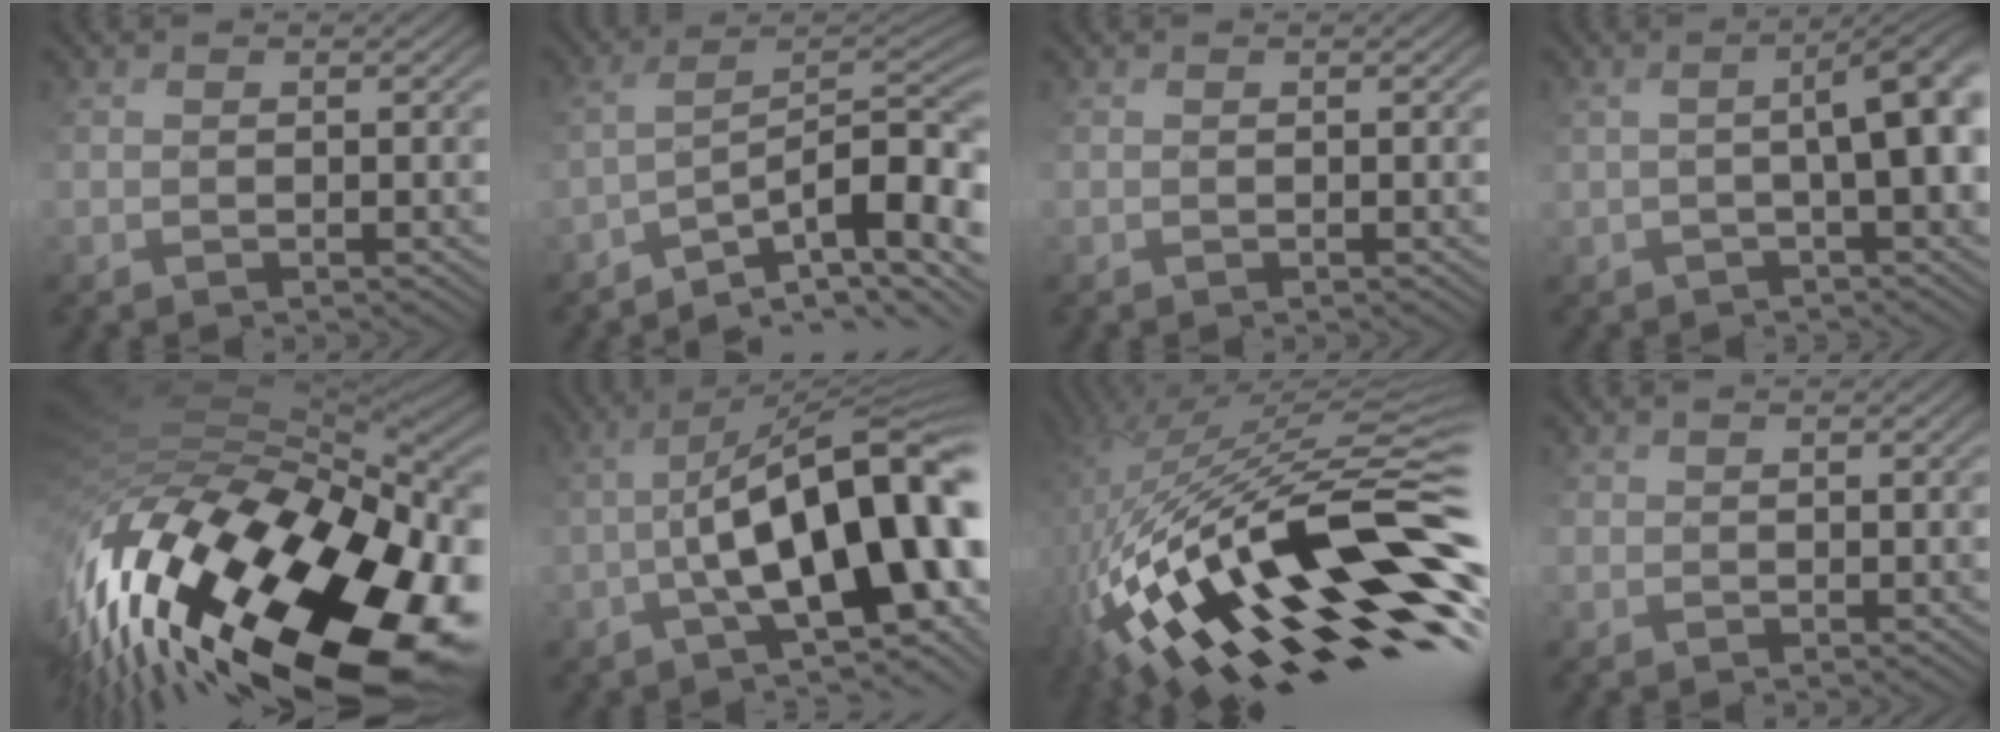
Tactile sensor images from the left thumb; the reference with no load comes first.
{"total": 11.2, "force": [-7.2, 3.3, 7.9], "torque": [-0.119, 0.013, -0.103]}
{"total": 0.0}
{"total": 5.5, "force": [0.0, 1.3, 5.3], "torque": [-0.054, 0.012, 0.004]}
{"total": 17.9, "force": [-6.2, 7.8, 14.9], "torque": [-0.300, -0.036, -0.079]}
{"total": 15.3, "force": [-2.7, 5.7, 14.0], "torque": [-0.204, 0.010, -0.030]}
{"total": 17.2, "force": [-3.6, 7.3, 15.1], "torque": [-0.285, -0.005, -0.057]}
{"total": 1.1, "force": [-0.1, 0.8, -0.8], "torque": [0.002, 0.000, -0.003]}